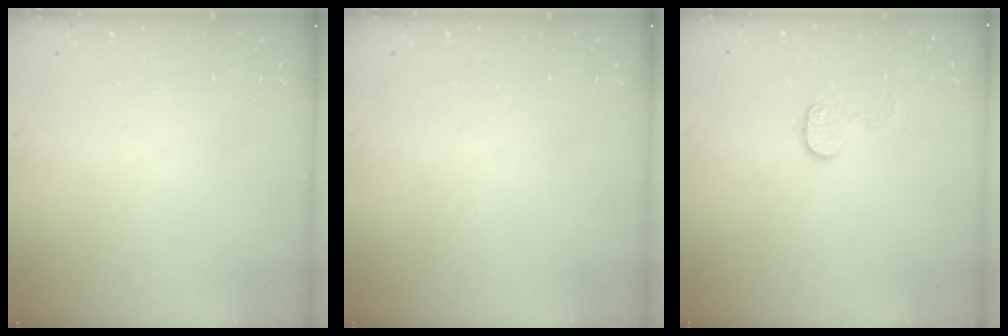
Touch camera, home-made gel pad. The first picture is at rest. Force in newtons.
{"total": 0.0}
{"total": 8.0, "press": 8.0, "slide": 0.2}